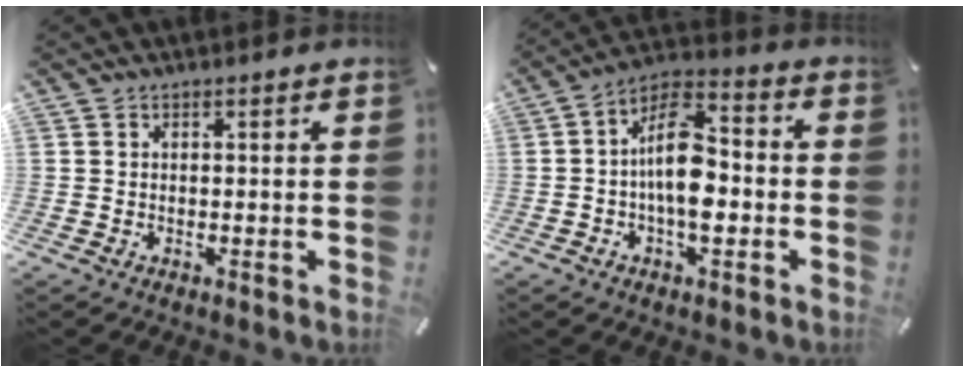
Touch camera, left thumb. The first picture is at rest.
{"total": 12.9, "force": [-2.2, 6.5, 10.9], "torque": [-0.203, 0.009, -0.037]}